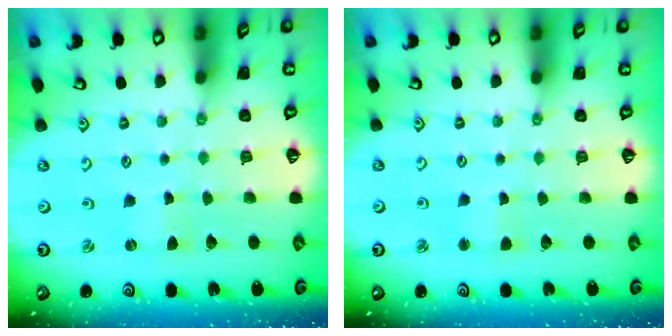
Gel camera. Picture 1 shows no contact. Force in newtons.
{"total": 2.7, "press": 2.7, "slide": 0.3}